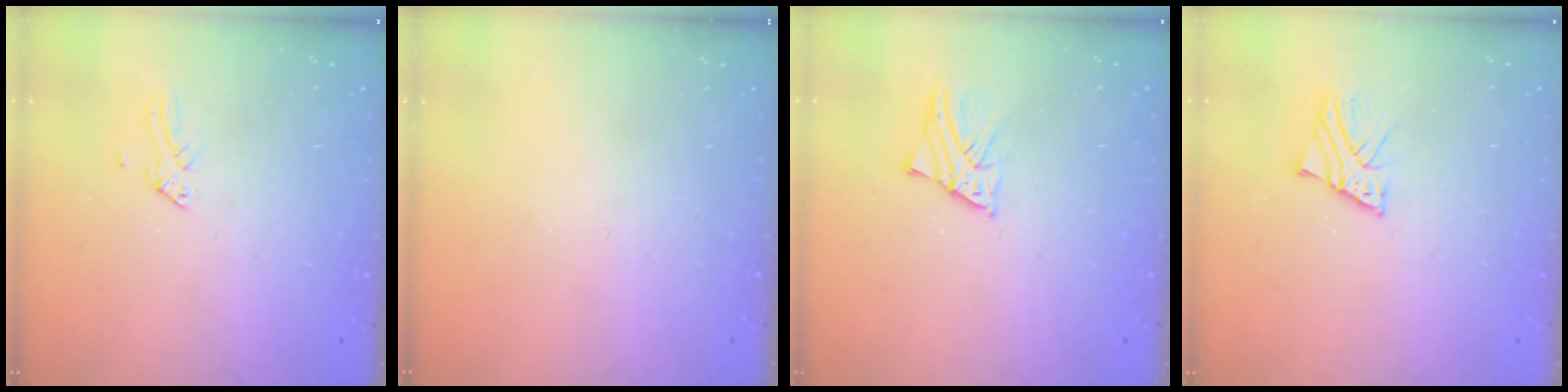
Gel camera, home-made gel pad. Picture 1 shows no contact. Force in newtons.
{"total": 0.0}
{"total": 2.2, "press": 2.2, "slide": 0.1}
{"total": 2.4, "press": 2.4, "slide": 0.2}